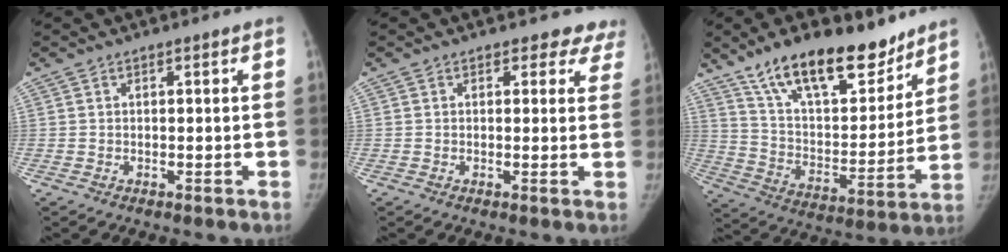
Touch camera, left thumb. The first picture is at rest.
{"total": 5.1, "force": [4.3, 2.7, 0.0], "torque": [0.049, -0.016, 0.020]}
{"total": 21.3, "force": [15.2, 8.9, 11.9], "torque": [-0.148, -0.073, 0.260]}